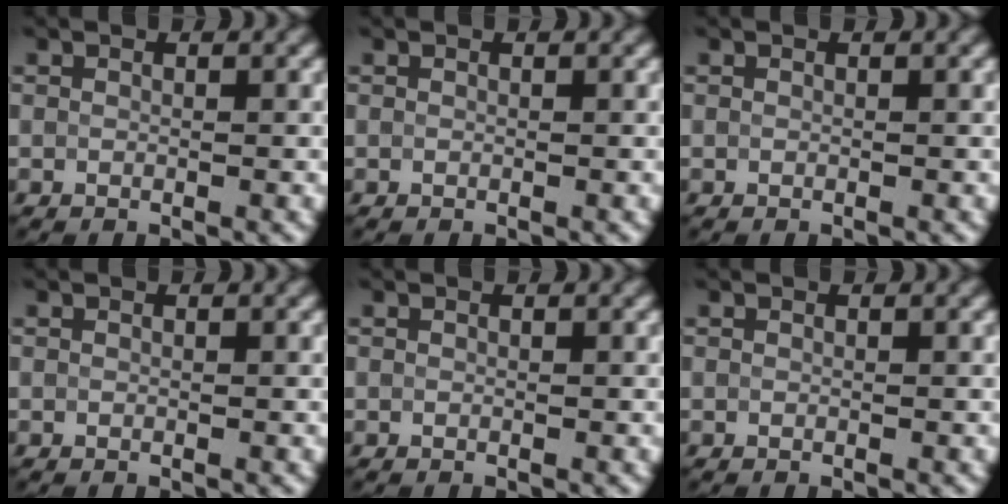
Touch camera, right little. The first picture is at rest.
{"total": 0.0}
{"total": 0.0}
{"total": 0.0}
{"total": 0.0}
{"total": 0.0}